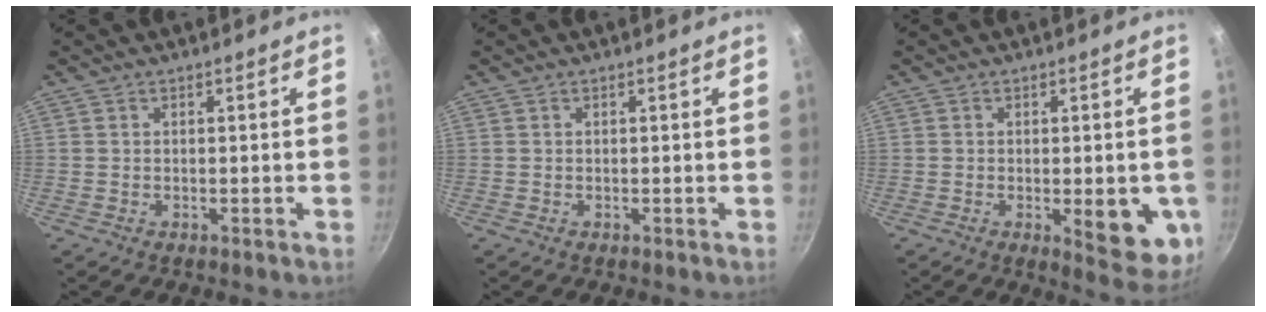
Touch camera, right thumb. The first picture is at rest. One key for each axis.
{"total": 0.0}
{"total": 10.7, "fx": -2.2, "fy": 3.7, "fz": 9.8, "tx": -0.091, "ty": -0.008, "tz": -0.021}